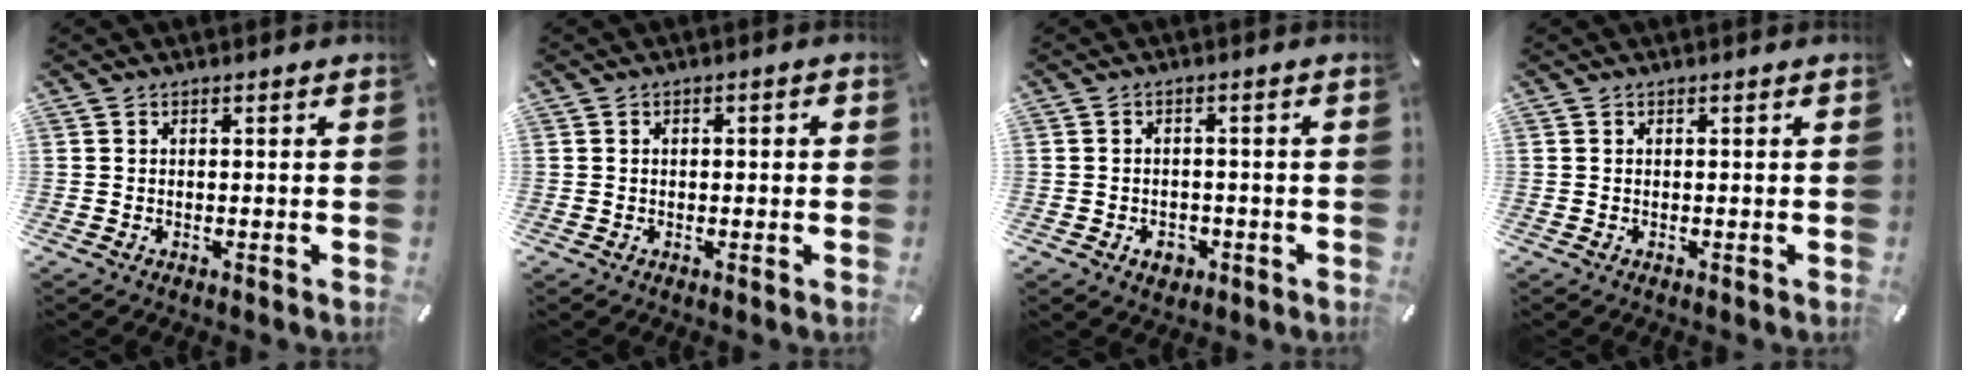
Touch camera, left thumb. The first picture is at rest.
{"total": 1.5, "force": [-0.2, 0.9, 1.1], "torque": [-0.022, 0.006, -0.007]}
{"total": 3.8, "force": [-1.7, 2.9, 1.7], "torque": [-0.027, 0.007, -0.030]}
{"total": 0.0}